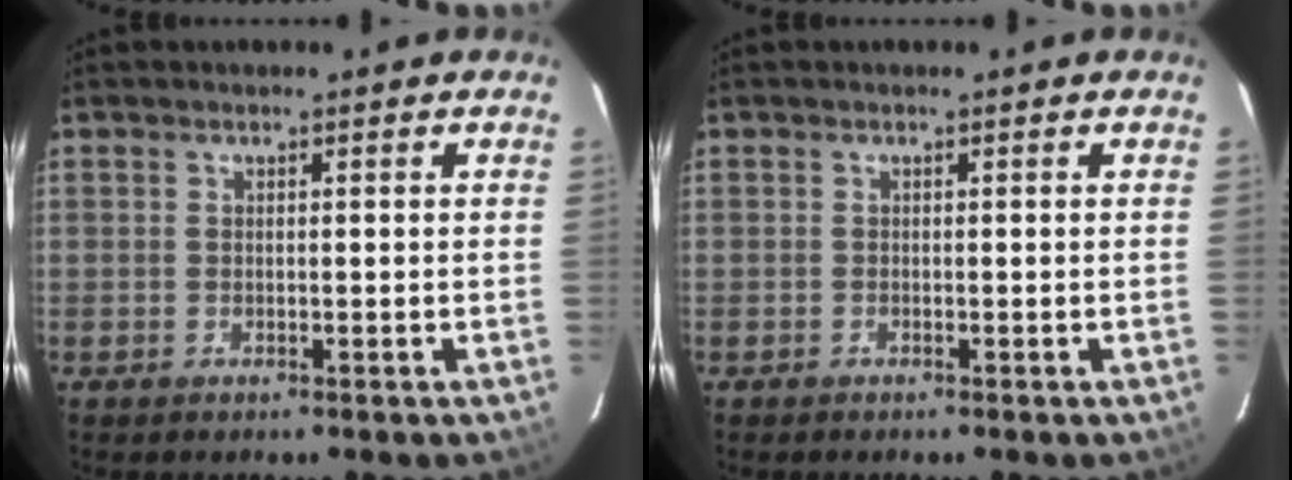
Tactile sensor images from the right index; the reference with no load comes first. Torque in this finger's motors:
{"motor_torque": [-0.01, -0.01, 0.00, -0.02]}